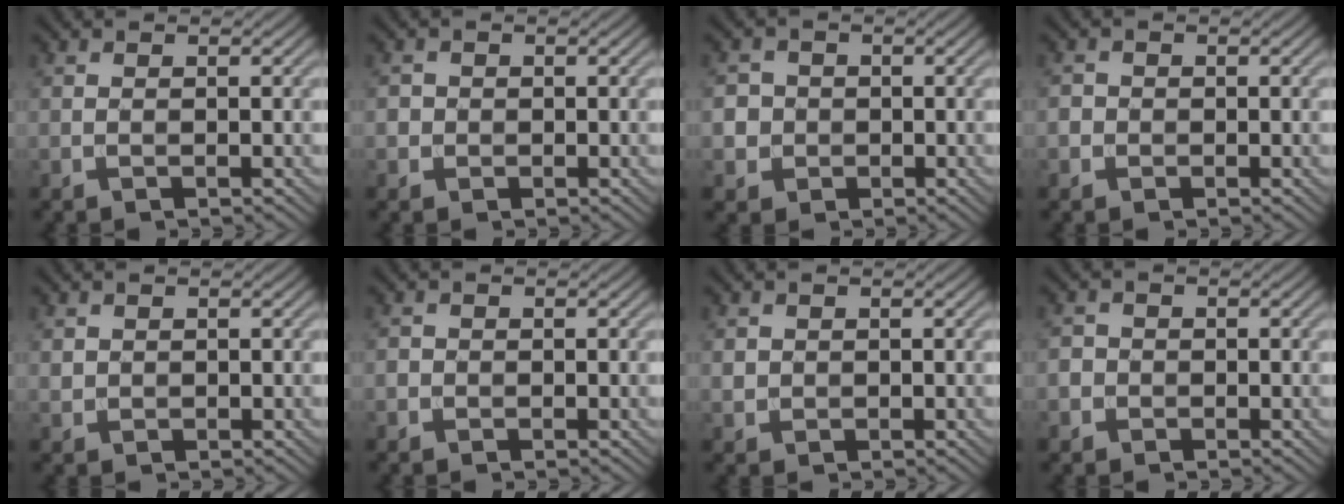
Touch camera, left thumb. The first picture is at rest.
{"total": 1.4, "force": [-0.2, 1.4, 0.2], "torque": [0.002, -0.003, -0.006]}
{"total": 3.8, "force": [-0.3, 3.7, 0.7], "torque": [-0.017, 0.005, -0.022]}
{"total": 1.5, "force": [-0.4, 1.4, 0.3], "torque": [-0.002, -0.002, -0.010]}
{"total": 1.1, "force": [0.5, 0.9, 0.3], "torque": [-0.011, -0.004, 0.013]}
{"total": 1.0, "force": [-0.3, 0.9, 0.2], "torque": [-0.002, -0.004, -0.010]}
{"total": 1.4, "force": [0.3, 1.3, 0.3], "torque": [-0.012, -0.007, 0.007]}
{"total": 2.1, "force": [-0.6, 2.0, 0.4], "torque": [0.000, 0.000, -0.021]}